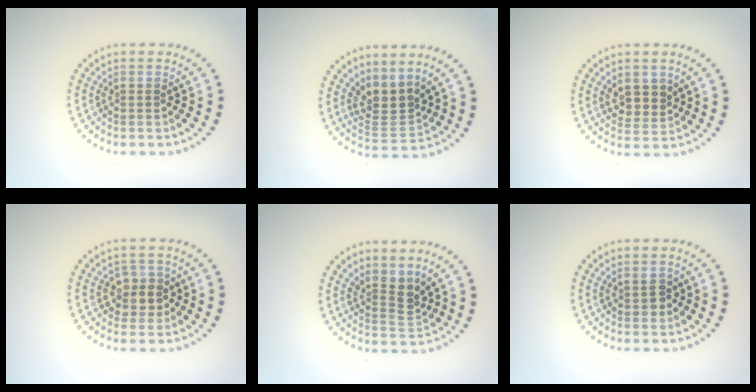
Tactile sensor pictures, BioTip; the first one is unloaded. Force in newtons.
{"total": 3.2, "press": 2.4, "slide": 2.2}
{"total": 2.8, "press": 2.5, "slide": 1.3}
{"total": 2.6, "press": 2.4, "slide": 0.9}
{"total": 2.7, "press": 2.0, "slide": 1.8}
{"total": 1.5, "press": 1.5, "slide": 0.3}